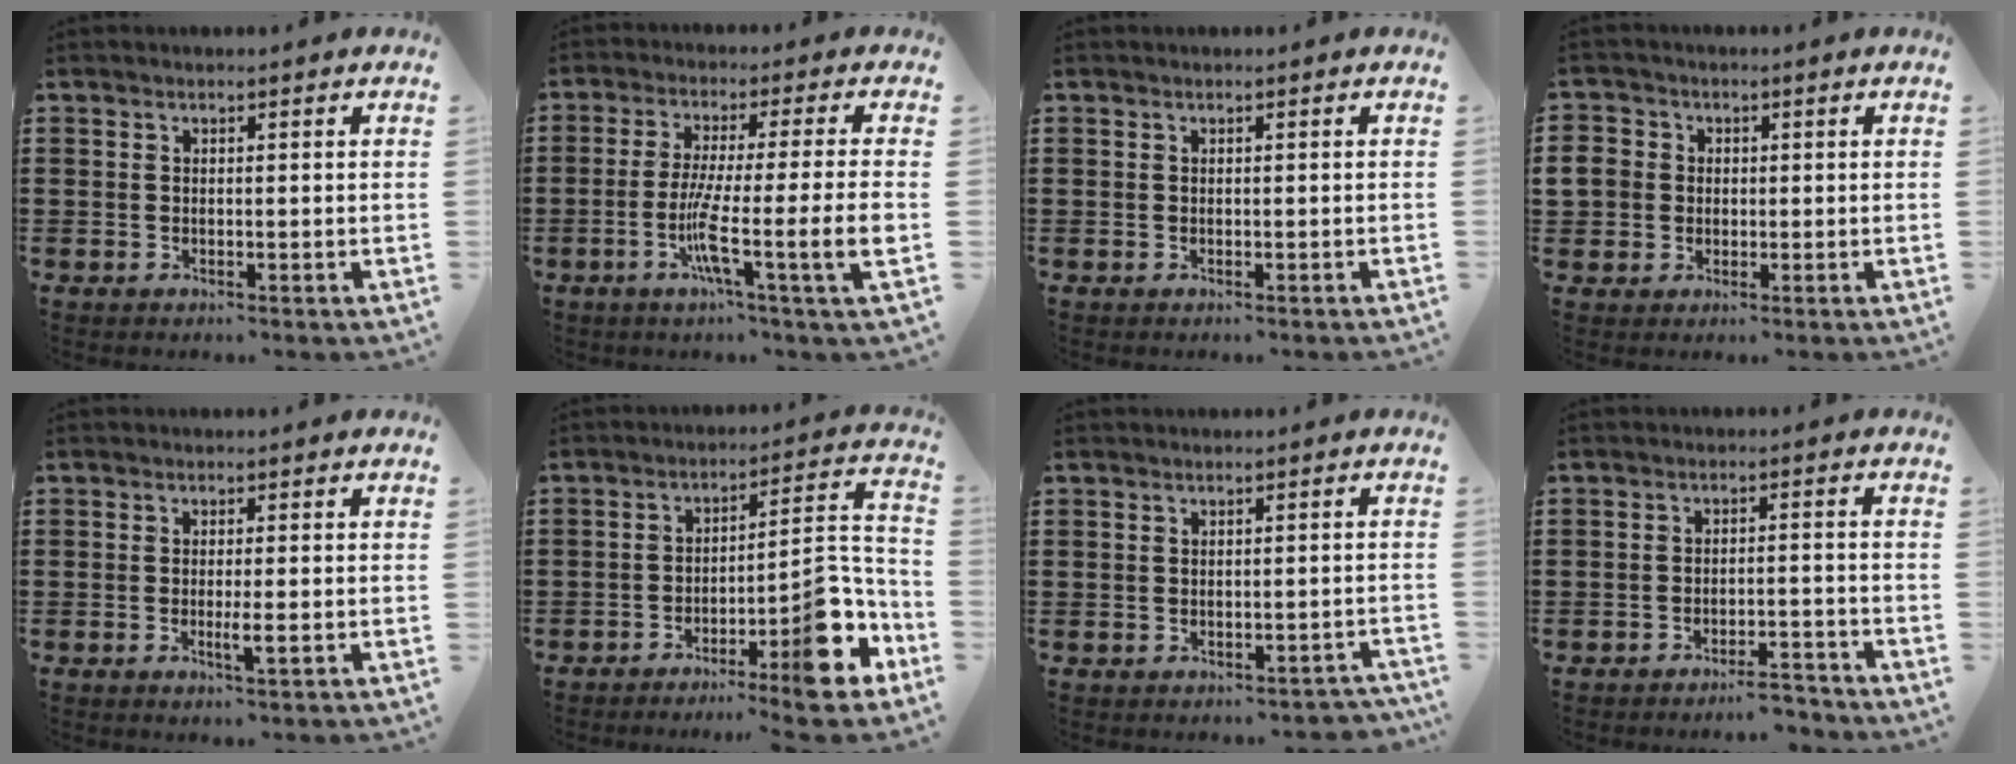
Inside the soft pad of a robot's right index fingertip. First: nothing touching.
{"total": 10.6, "force": [-2.7, 0.3, 10.2], "torque": [-0.197, -0.014, -0.055]}
{"total": 0.0}
{"total": 4.1, "force": [0.2, 3.9, 1.3], "torque": [-0.055, 0.008, -0.002]}
{"total": 2.3, "force": [-0.5, 0.1, 2.2], "torque": [-0.045, -0.006, -0.012]}
{"total": 10.3, "force": [-6.0, 1.8, 8.1], "torque": [-0.107, -0.002, -0.109]}
{"total": 1.1, "force": [-0.7, 0.8, 0.2], "torque": [-0.006, 0.002, -0.016]}
{"total": 3.4, "force": [-3.3, 0.1, 0.8], "torque": [-0.018, 0.002, -0.069]}